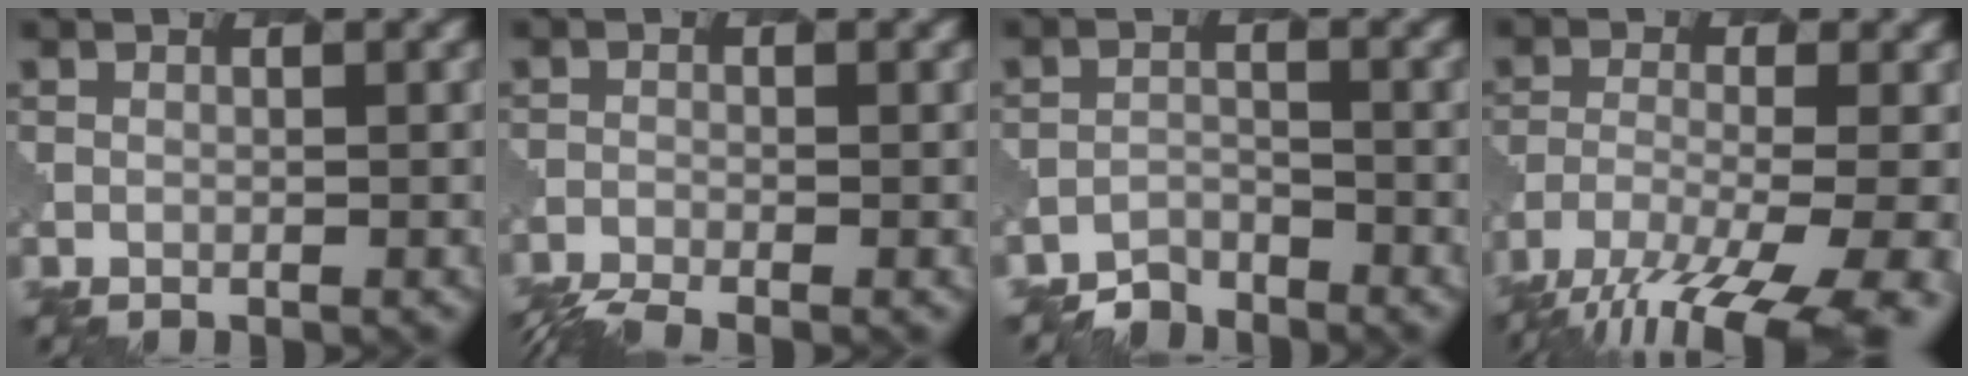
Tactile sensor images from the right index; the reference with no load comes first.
{"total": 3.8, "force": [-3.4, 0.5, 1.7], "torque": [-0.037, -0.020, -0.063]}
{"total": 2.1, "force": [-2.0, 0.4, -0.4], "torque": [0.007, 0.000, -0.040]}
{"total": 13.1, "force": [-9.9, 4.1, 7.5], "torque": [-0.141, -0.042, -0.133]}